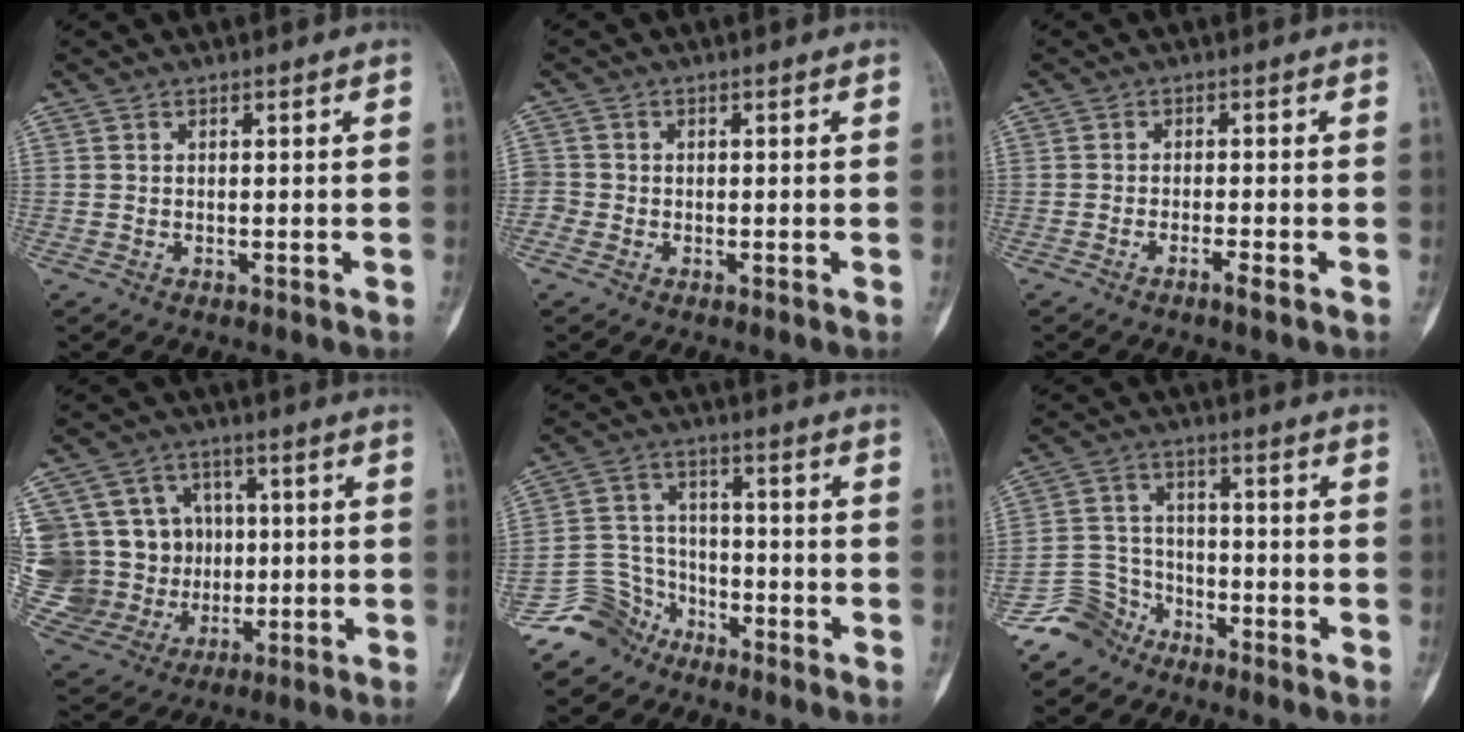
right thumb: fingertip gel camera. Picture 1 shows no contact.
{"total": 2.0, "force": [-0.5, 2.0, 0.1], "torque": [0.010, 0.007, -0.014]}
{"total": 1.9, "force": [-1.2, 0.0, 1.5], "torque": [-0.033, 0.005, -0.025]}
{"total": 21.8, "force": [2.2, 18.5, 11.3], "torque": [-0.213, 0.037, 0.073]}
{"total": 8.0, "force": [-6.4, 4.8, 0.0], "torque": [0.019, 0.053, -0.136]}
{"total": 6.9, "force": [-5.6, 4.0, -0.1], "torque": [0.022, 0.042, -0.123]}